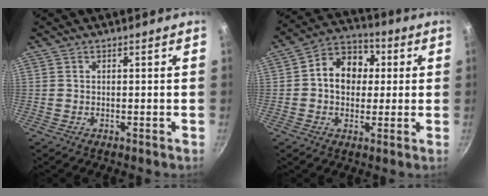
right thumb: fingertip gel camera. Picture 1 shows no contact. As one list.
[{"total": 11.0, "force": [1.4, 8.8, 6.5], "torque": [-0.059, 0.018, 0.003]}]